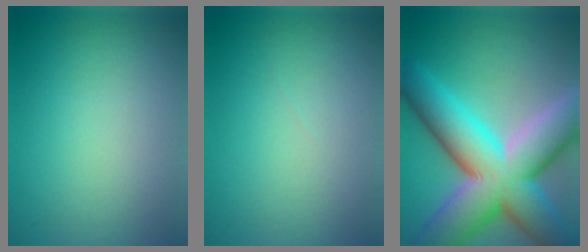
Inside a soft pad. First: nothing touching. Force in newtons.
{"total": 0.0}
{"total": 15.1, "press": 15.1, "slide": 1.0}